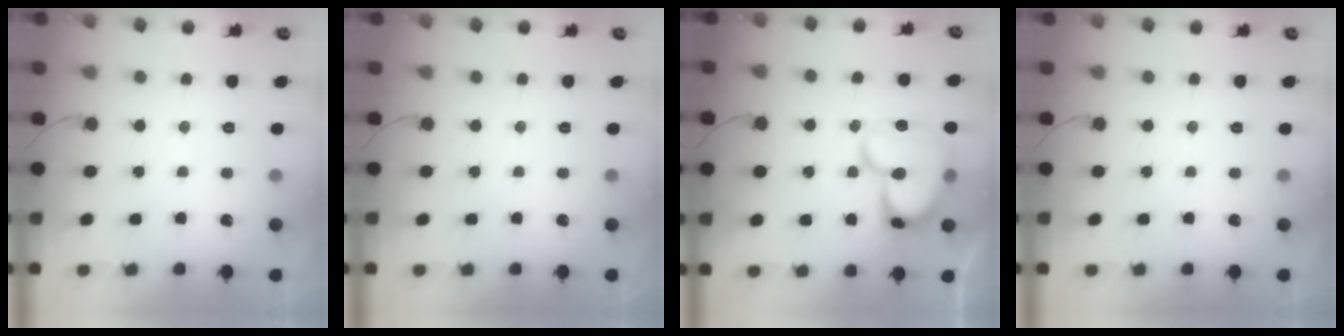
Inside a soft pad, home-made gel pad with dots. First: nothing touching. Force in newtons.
{"total": 0.0}
{"total": 18.2, "press": 18.1, "slide": 2.1}
{"total": 0.0}